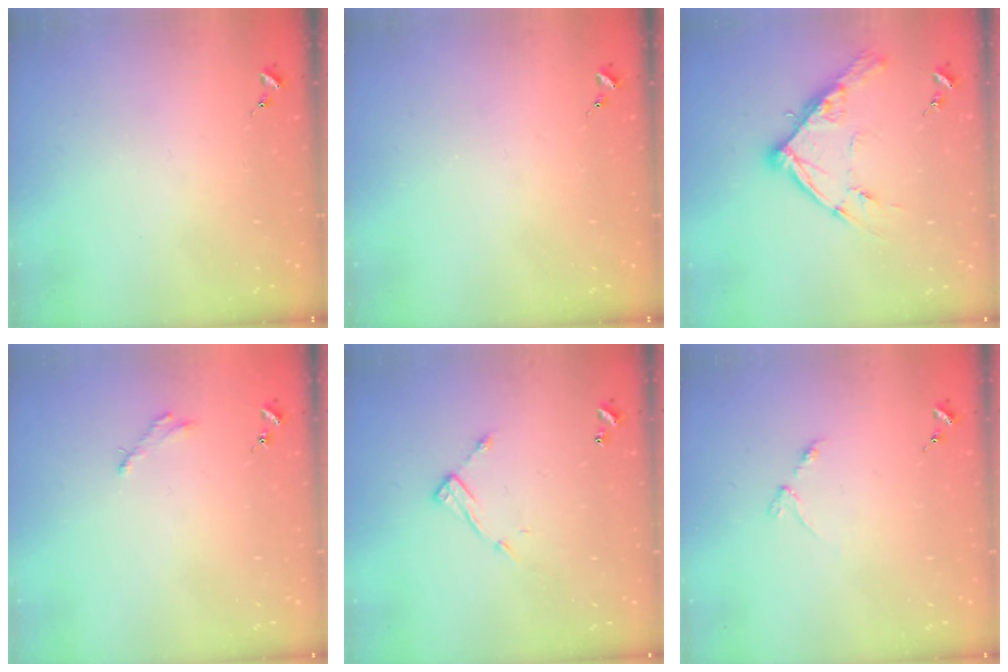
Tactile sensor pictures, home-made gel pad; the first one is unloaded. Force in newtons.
{"total": 0.0}
{"total": 13.3, "press": 13.2, "slide": 1.2}
{"total": 2.5, "press": 2.5, "slide": 0.2}
{"total": 8.6, "press": 8.6, "slide": 0.4}
{"total": 3.2, "press": 3.1, "slide": 0.5}